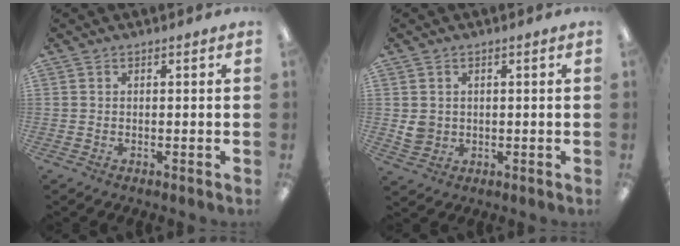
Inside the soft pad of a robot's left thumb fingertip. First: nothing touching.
{"total": 3.8, "force": [0.9, 3.5, 1.2], "torque": [-0.011, 0.002, 0.016]}